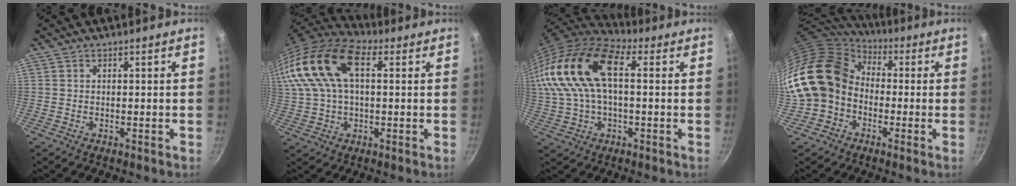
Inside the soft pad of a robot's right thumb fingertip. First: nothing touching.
{"total": 21.4, "force": [5.9, 12.3, 16.5], "torque": [-0.341, 0.029, 0.097]}
{"total": 21.8, "force": [4.4, 12.1, 17.6], "torque": [-0.366, 0.029, 0.068]}
{"total": 16.8, "force": [-1.1, 14.0, 9.3], "torque": [-0.159, 0.048, -0.034]}